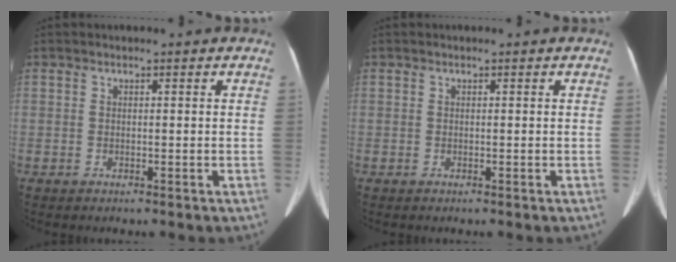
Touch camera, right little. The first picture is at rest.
{"total": 0.0}